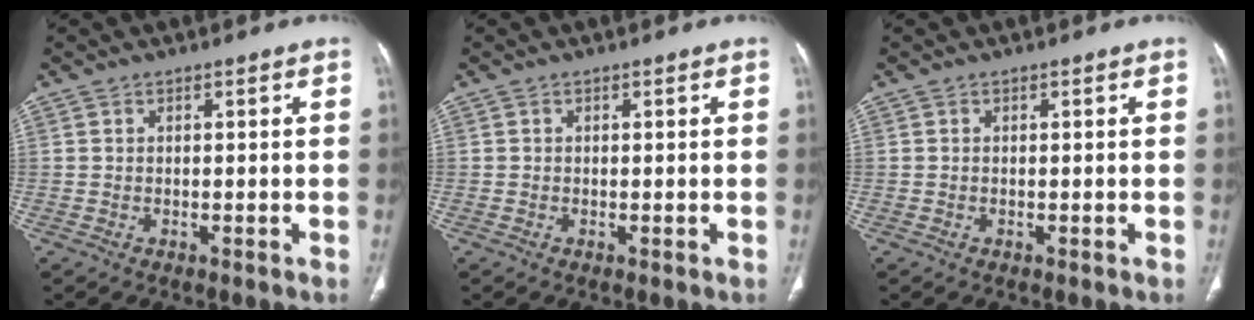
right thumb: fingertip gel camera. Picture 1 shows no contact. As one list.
[{"total": 0.0}, {"total": 0.0}]